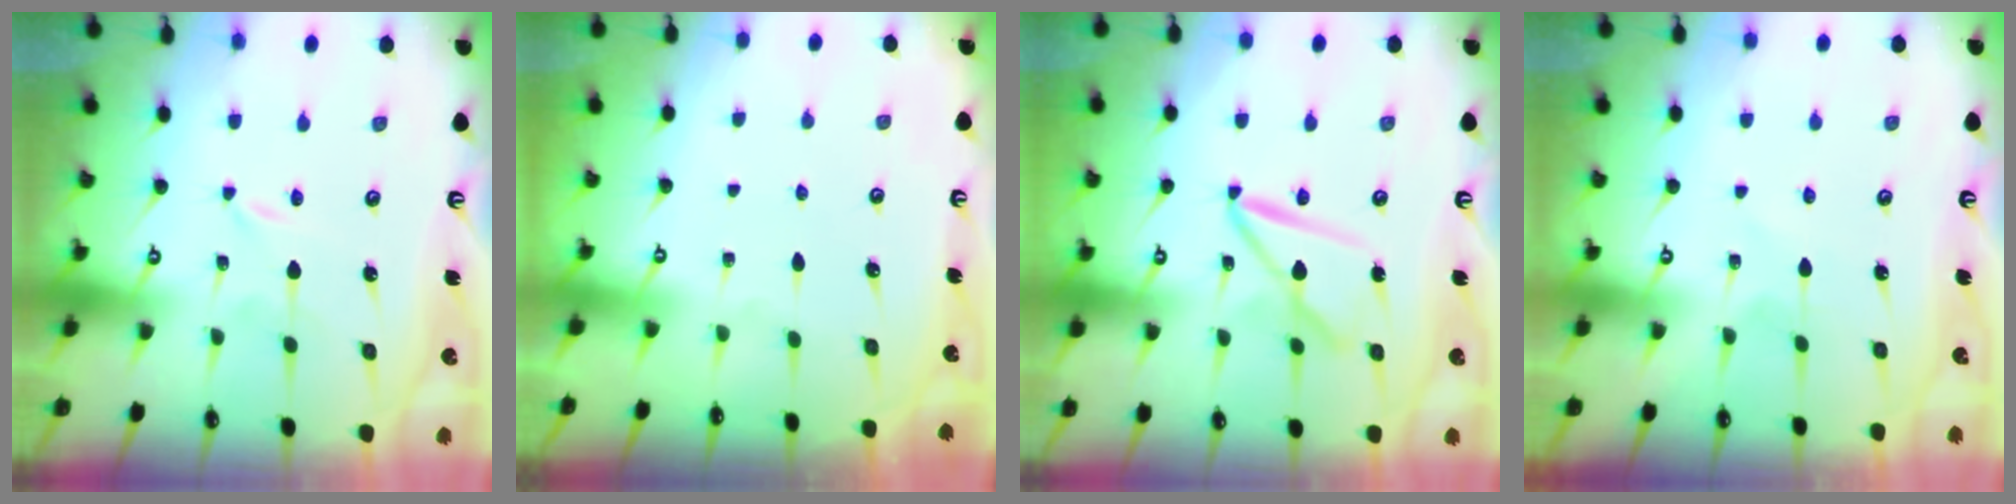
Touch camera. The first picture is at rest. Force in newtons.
{"total": 0.0}
{"total": 9.7, "press": 9.6, "slide": 0.8}
{"total": 4.0, "press": 3.9, "slide": 0.4}